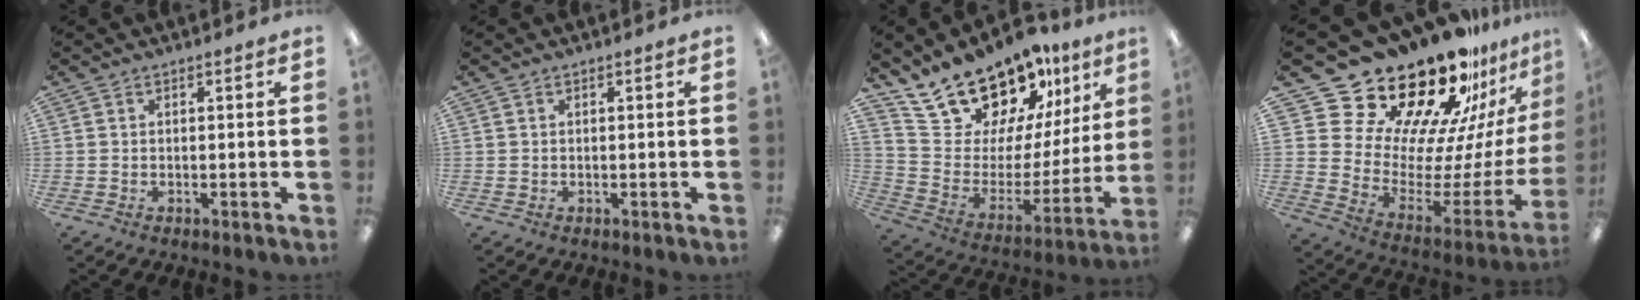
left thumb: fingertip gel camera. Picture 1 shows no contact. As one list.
[{"total": 0.5, "force": [0.3, 0.4, 0.2], "torque": [-0.004, 0.004, 0.004]}, {"total": 19.7, "force": [16.6, 8.4, 6.4], "torque": [-0.126, -0.119, 0.305]}, {"total": 28.8, "force": [22.7, 13.2, 11.9], "torque": [-0.163, -0.207, 0.433]}]